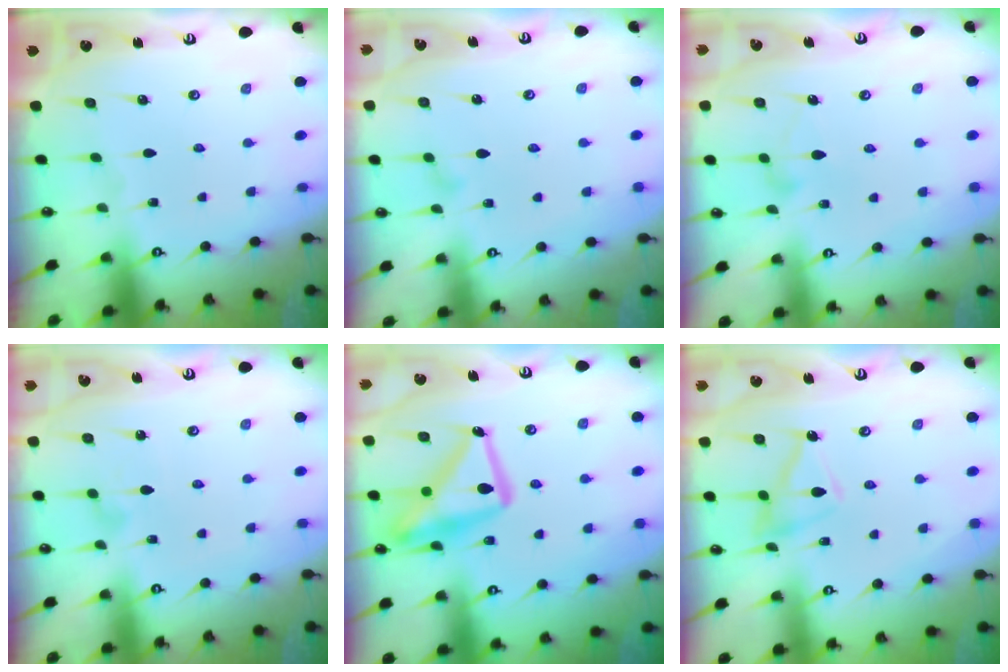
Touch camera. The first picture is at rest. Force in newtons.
{"total": 7.0, "press": 7.0, "slide": 0.4}
{"total": 8.8, "press": 8.7, "slide": 0.5}
{"total": 7.7, "press": 7.7, "slide": 0.4}
{"total": 18.0, "press": 17.9, "slide": 1.6}
{"total": 11.9, "press": 11.9, "slide": 0.7}